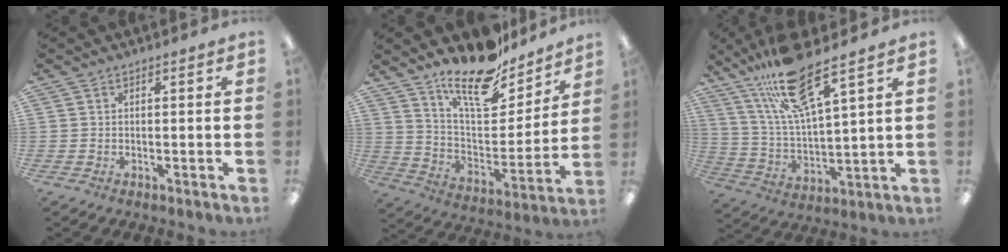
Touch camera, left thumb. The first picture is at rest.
{"total": 18.7, "force": [15.4, 6.3, 8.6], "torque": [-0.153, -0.105, 0.267]}
{"total": 18.6, "force": [13.1, 4.4, 12.4], "torque": [-0.244, -0.055, 0.223]}